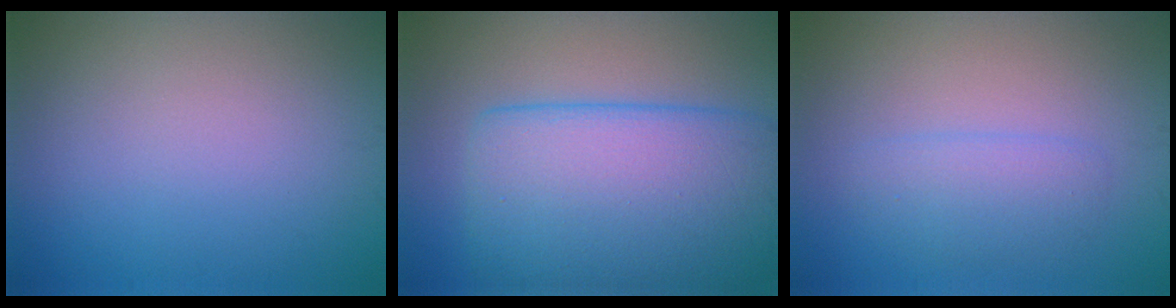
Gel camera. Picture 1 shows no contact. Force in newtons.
{"total": 11.0, "press": 11.0, "slide": 0.6}
{"total": 2.2, "press": 2.2, "slide": 0.1}